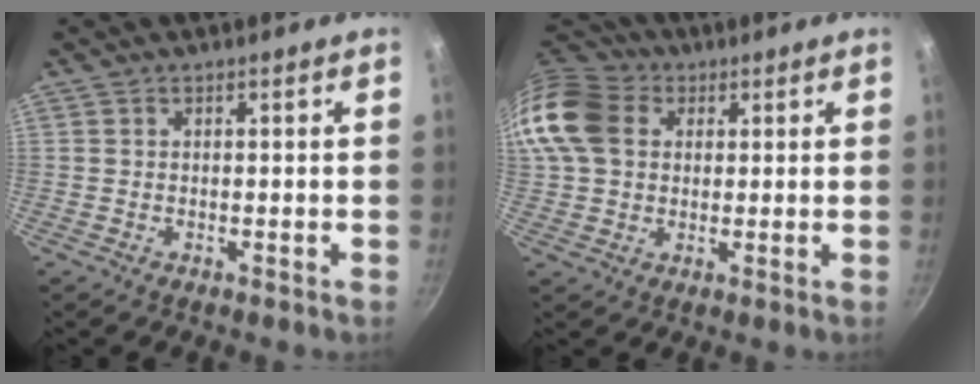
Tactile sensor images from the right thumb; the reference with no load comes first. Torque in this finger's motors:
{"motor_torque": [1.36, 3.55, 1.37, -0.29, 0.30]}